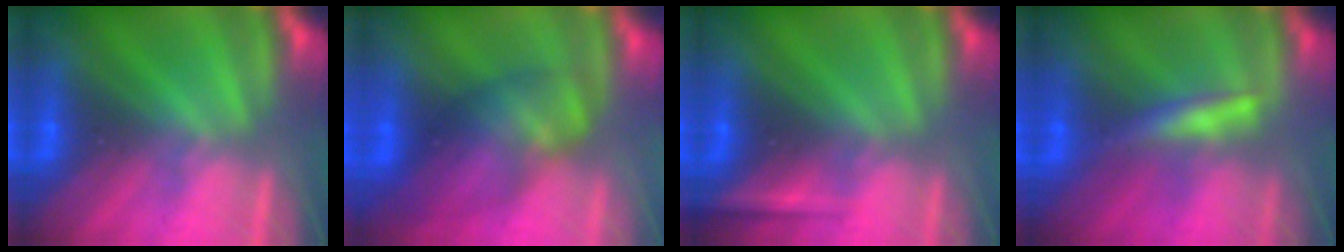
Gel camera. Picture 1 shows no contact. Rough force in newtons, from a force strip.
{"total": 7.7}
{"total": 2.3}
{"total": 2.4}